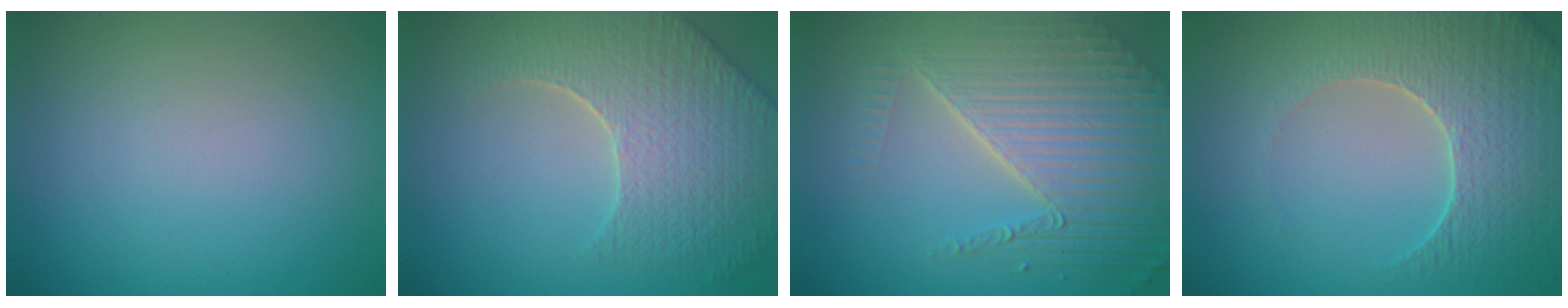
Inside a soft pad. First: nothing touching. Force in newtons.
{"total": 7.2, "press": 5.6, "slide": 4.6}
{"total": 8.6, "press": 5.7, "slide": 6.5}
{"total": 5.2, "press": 4.7, "slide": 2.2}